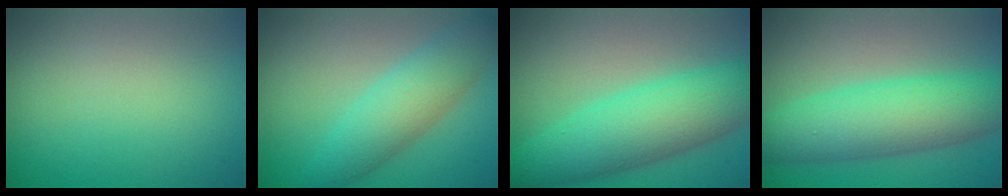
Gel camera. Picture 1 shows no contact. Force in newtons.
{"total": 5.1, "press": 5.1, "slide": 0.1}
{"total": 7.9, "press": 7.9, "slide": 0.2}
{"total": 7.8, "press": 7.8, "slide": 0.1}